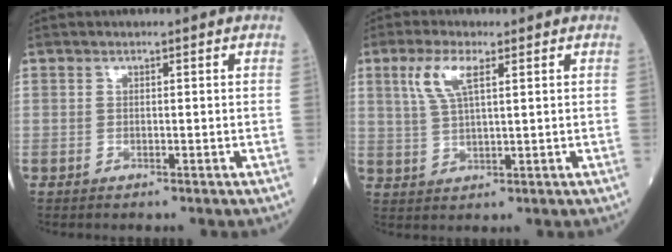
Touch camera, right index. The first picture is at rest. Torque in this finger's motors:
{"motor_torque": [0.40, 0.48, 0.21, 0.09]}